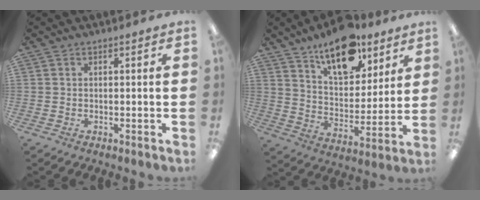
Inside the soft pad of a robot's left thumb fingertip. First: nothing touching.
{"total": 16.9, "force": [11.9, 8.3, 8.7], "torque": [-0.123, -0.069, 0.206]}